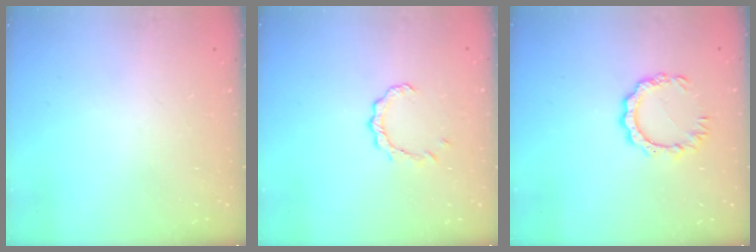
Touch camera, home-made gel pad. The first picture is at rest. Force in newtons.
{"total": 2.4, "press": 2.4, "slide": 0.3}
{"total": 7.8, "press": 7.8, "slide": 0.8}